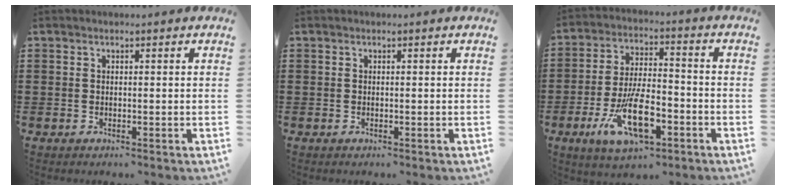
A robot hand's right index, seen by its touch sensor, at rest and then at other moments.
{"total": 0.0}
{"total": 11.8, "force": [-4.9, 4.8, 9.6], "torque": [-0.186, -0.003, -0.088]}